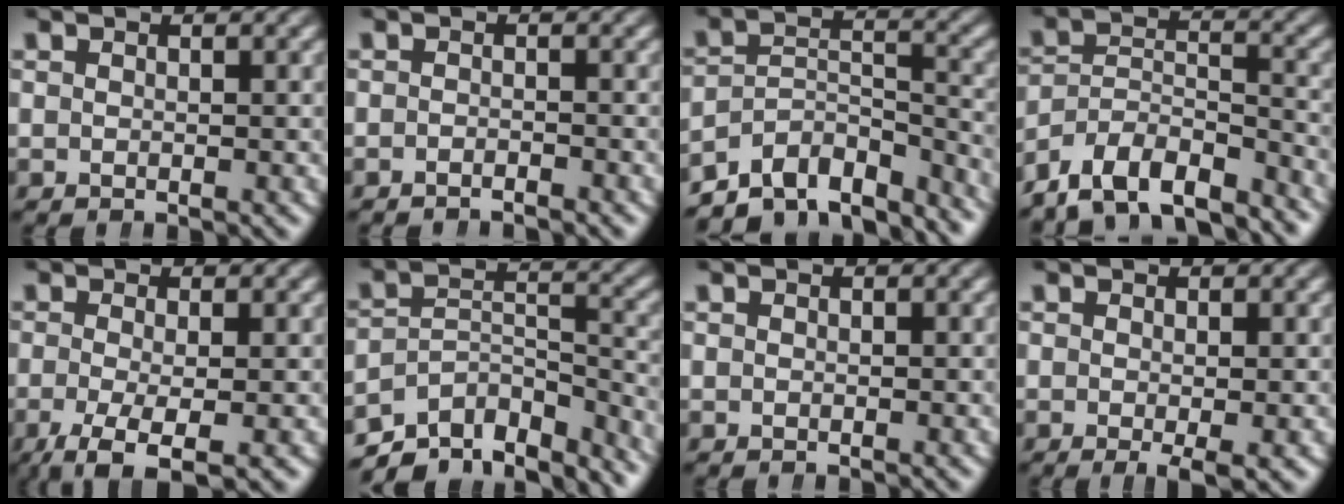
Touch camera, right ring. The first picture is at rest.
{"total": 1.4, "force": [-1.4, -0.1, 0.0], "torque": [-0.003, -0.006, -0.023]}
{"total": 12.4, "force": [-9.4, 6.1, 5.3], "torque": [-0.086, -0.048, -0.136]}
{"total": 10.8, "force": [-8.3, 6.0, 3.5], "torque": [-0.089, -0.048, -0.132]}
{"total": 6.2, "force": [-4.1, 2.3, 4.0], "torque": [-0.092, -0.049, -0.043]}
{"total": 12.2, "force": [-9.3, 5.9, 5.4], "torque": [-0.082, -0.045, -0.133]}
{"total": 0.0}
{"total": 2.2, "force": [-1.1, 0.4, 1.8], "torque": [-0.025, -0.011, -0.013]}